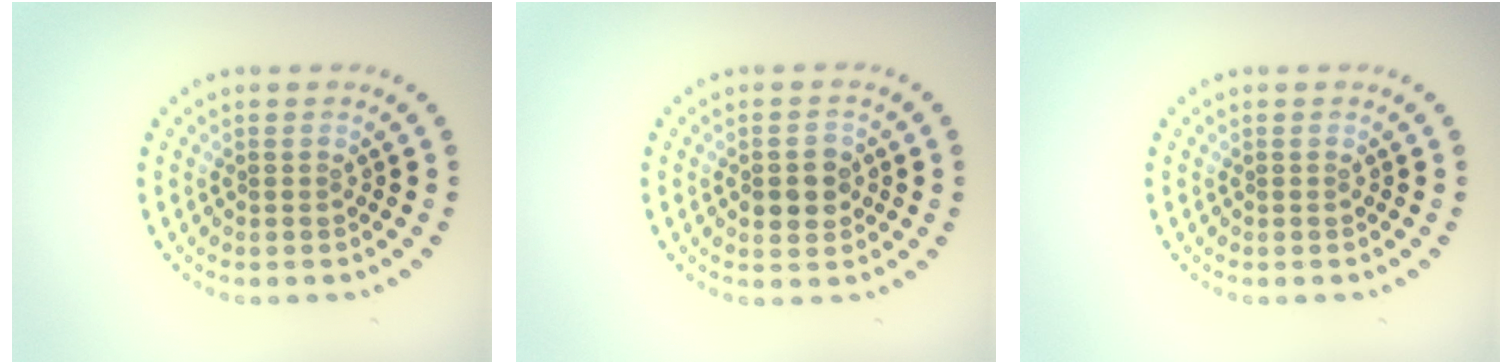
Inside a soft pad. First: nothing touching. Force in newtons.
{"total": 2.3, "press": 2.3, "slide": 0.3}
{"total": 0.0}